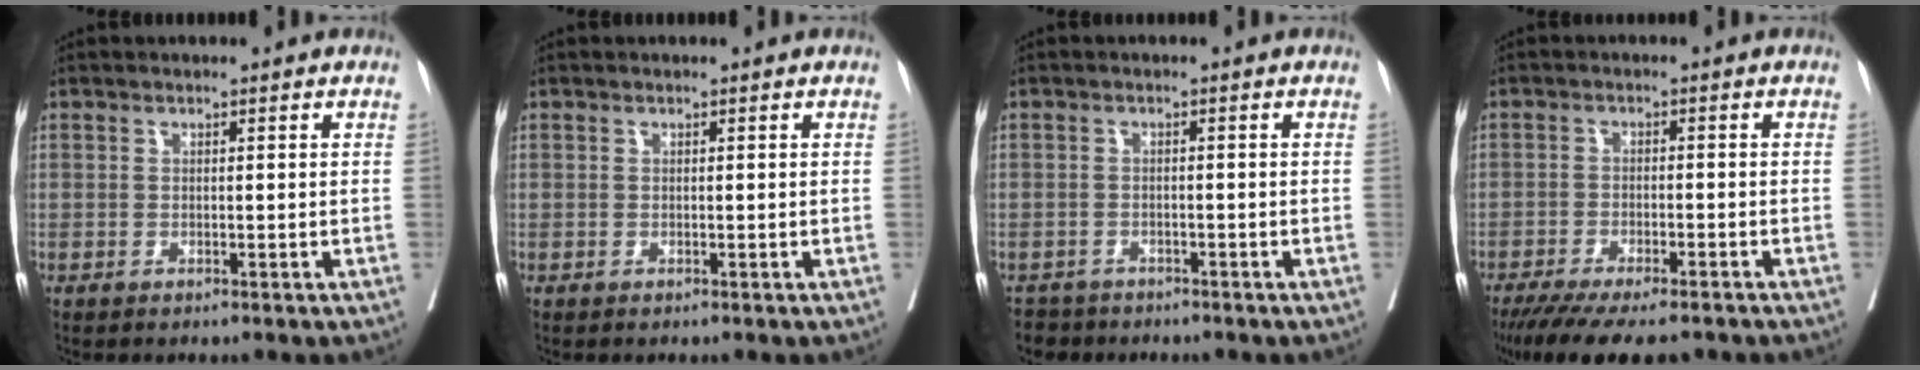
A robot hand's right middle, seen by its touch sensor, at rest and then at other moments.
{"total": 0.0}
{"total": 3.4, "force": [-3.0, 1.5, -0.4], "torque": [0.005, -0.001, -0.052]}
{"total": 12.6, "force": [-10.2, 3.0, 6.7], "torque": [-0.109, -0.025, -0.153]}